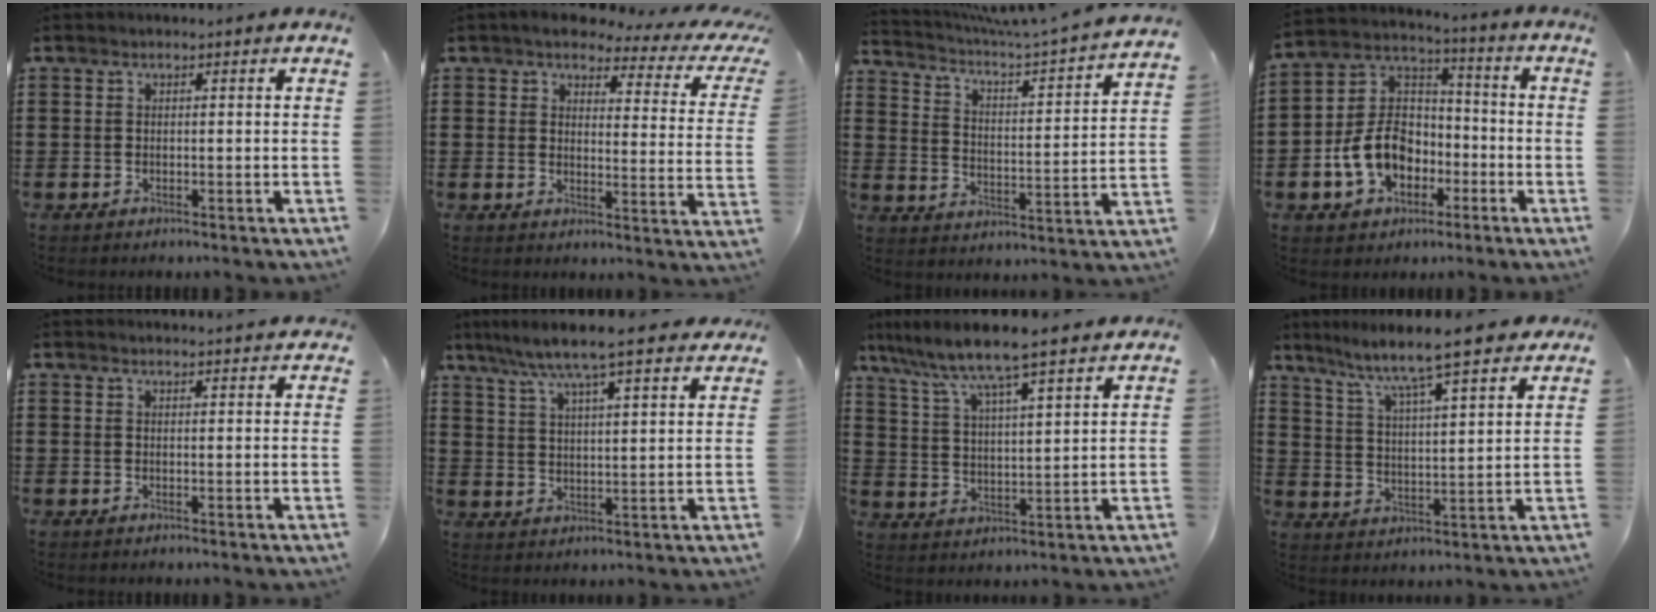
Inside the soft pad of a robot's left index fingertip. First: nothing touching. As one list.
[{"total": 4.5, "force": [3.7, 1.0, 2.3], "torque": [-0.057, -0.020, 0.058]}, {"total": 3.7, "force": [3.1, -0.3, 2.1], "torque": [-0.058, -0.040, 0.040]}, {"total": 10.1, "force": [-3.9, 7.7, 5.2], "torque": [-0.139, 0.022, -0.076]}, {"total": 1.7, "force": [1.7, -0.1, 0.2], "torque": [-0.008, 0.001, 0.033]}, {"total": 7.3, "force": [6.2, 0.1, 3.7], "torque": [-0.096, -0.026, 0.105]}, {"total": 6.4, "force": [5.8, -0.4, 2.6], "torque": [-0.078, -0.039, 0.092]}, {"total": 6.9, "force": [6.1, 0.2, 3.2], "torque": [-0.090, -0.039, 0.098]}]